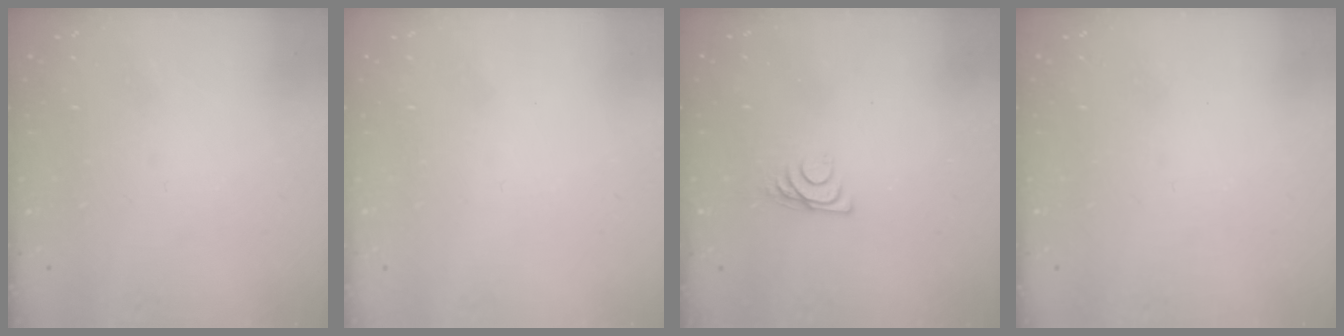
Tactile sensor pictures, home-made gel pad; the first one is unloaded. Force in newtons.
{"total": 1.7, "press": 1.7, "slide": 0.1}
{"total": 6.8, "press": 6.8, "slide": 0.6}
{"total": 0.0}